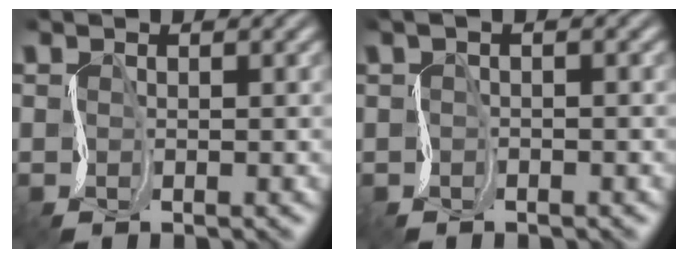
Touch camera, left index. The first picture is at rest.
{"total": 1.2, "force": [0.2, 0.4, 1.1], "torque": [-0.021, 0.006, -0.002]}